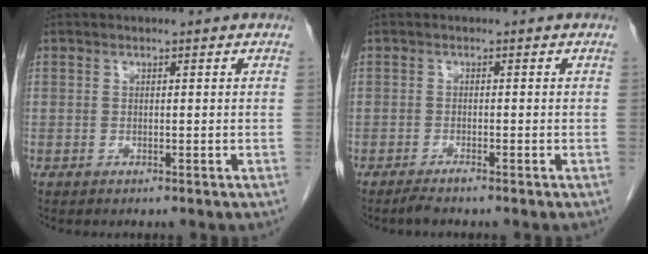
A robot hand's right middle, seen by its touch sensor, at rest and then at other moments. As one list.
[{"total": 1.4, "force": [-1.2, -0.2, 0.7], "torque": [-0.019, -0.004, -0.024]}]